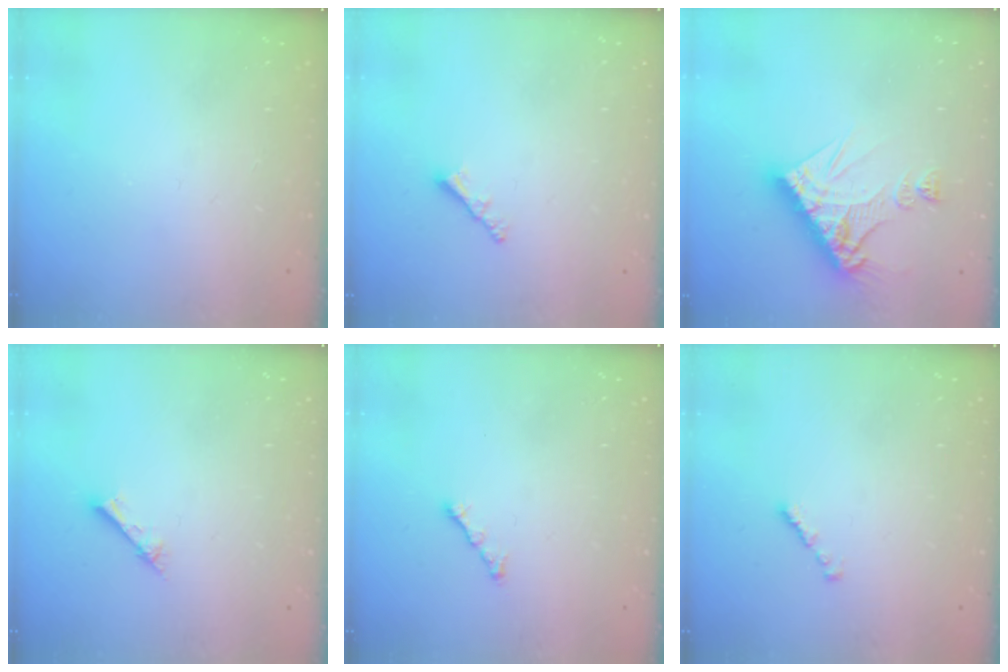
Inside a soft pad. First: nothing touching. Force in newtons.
{"total": 2.1, "press": 2.0, "slide": 0.5}
{"total": 13.9, "press": 13.9, "slide": 1.4}
{"total": 1.5, "press": 1.5, "slide": 0.1}
{"total": 2.3, "press": 2.2, "slide": 0.7}
{"total": 0.8, "press": 0.7, "slide": 0.4}